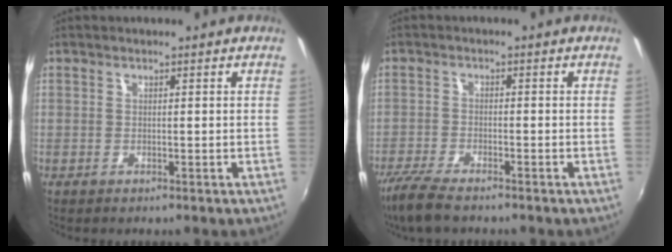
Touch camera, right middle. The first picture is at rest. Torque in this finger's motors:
{"motor_torque": [0.35, -0.34, 0.05, 0.04]}